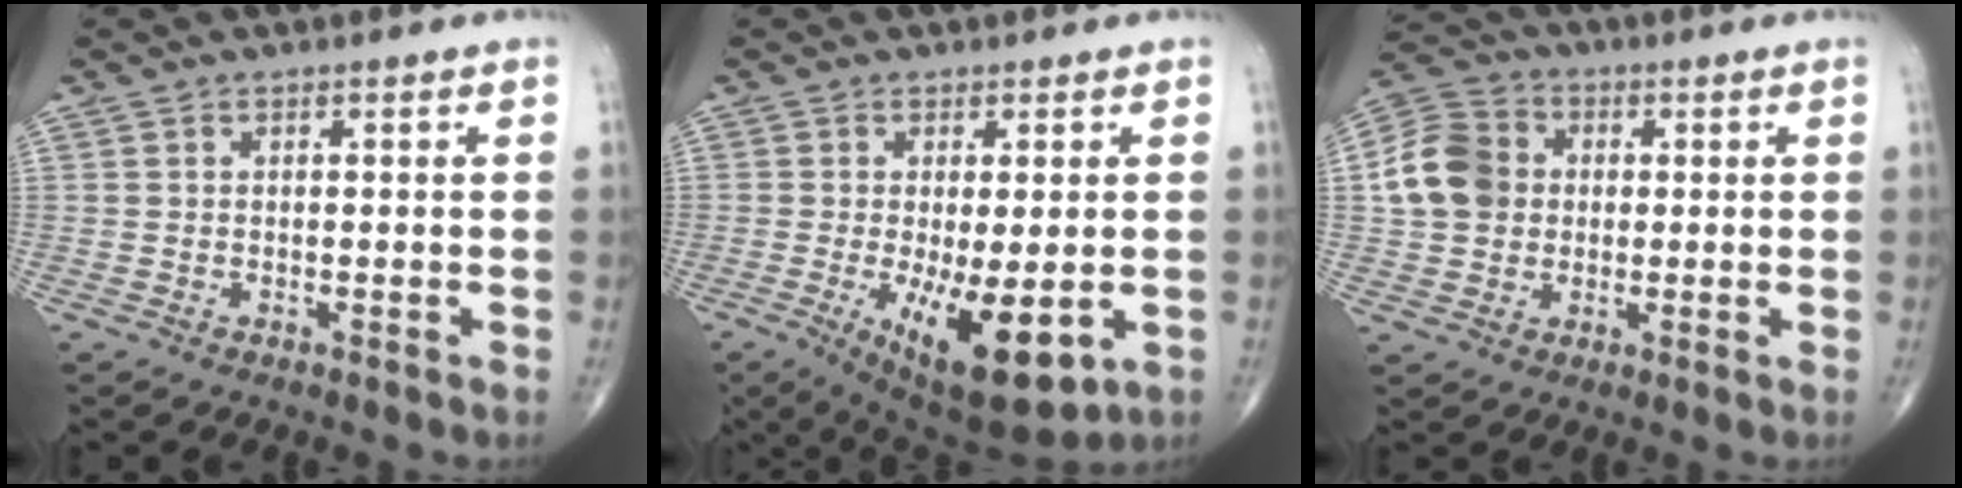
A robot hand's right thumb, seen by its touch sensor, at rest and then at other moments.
{"total": 12.8, "force": [-3.4, 4.6, 11.5], "torque": [-0.176, -0.025, -0.036]}
{"total": 10.6, "force": [0.6, 9.0, 5.5], "torque": [-0.093, 0.022, 0.002]}